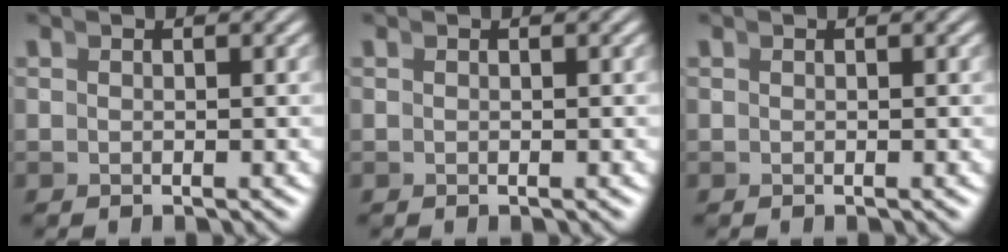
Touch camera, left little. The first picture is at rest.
{"total": 0.0}
{"total": 0.0}